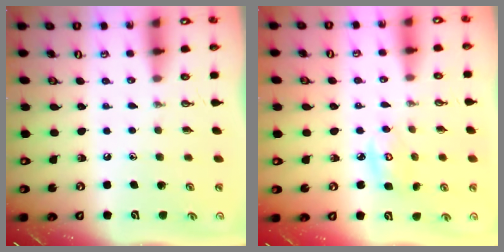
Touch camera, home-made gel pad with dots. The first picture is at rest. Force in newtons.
{"total": 4.7, "press": 4.6, "slide": 0.3}